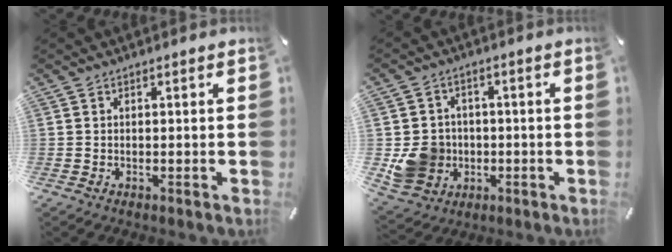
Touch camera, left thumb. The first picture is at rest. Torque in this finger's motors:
{"motor_torque": [0.86, 1.04, 0.09, 0.05, 0.08]}